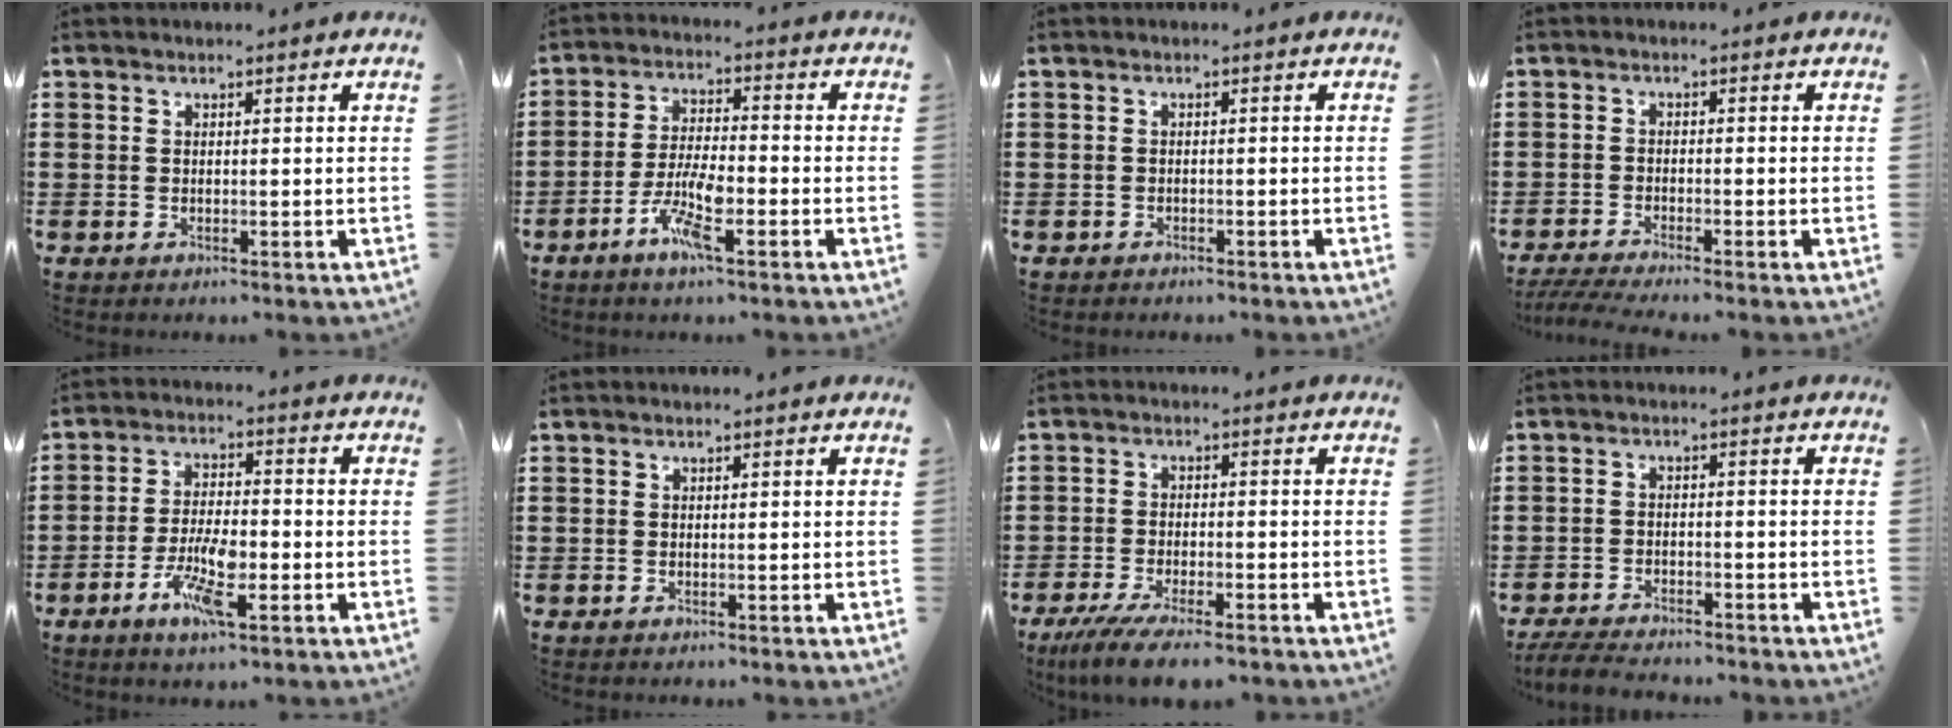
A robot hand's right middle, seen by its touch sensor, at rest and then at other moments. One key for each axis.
{"total": 7.4, "fx": -3.5, "fy": 1.9, "fz": 6.3, "tx": -0.134, "ty": -0.007, "tz": -0.067}
{"total": 0.6, "fx": -0.6, "fy": 0.2, "fz": -0.1, "tx": 0.001, "ty": 0.001, "tz": -0.013}
{"total": 2.5, "fx": -2.1, "fy": -0.1, "fz": 1.3, "tx": -0.028, "ty": -0.003, "tz": -0.043}
{"total": 7.9, "fx": -3.3, "fy": 2.5, "fz": 6.7, "tx": -0.137, "ty": -0.007, "tz": -0.064}
{"total": 0.0}
{"total": 5.2, "fx": -4.3, "fy": 0.4, "fz": 2.9, "tx": -0.066, "ty": -0.017, "tz": -0.083}
{"total": 4.0, "fx": -3.8, "fy": 0.4, "fz": 1.1, "tx": -0.031, "ty": -0.005, "tz": -0.081}